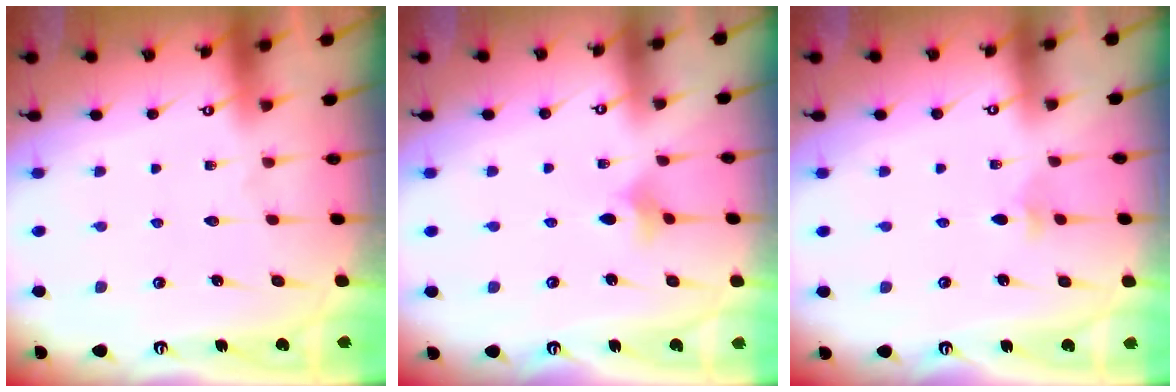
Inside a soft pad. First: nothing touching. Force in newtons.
{"total": 4.0, "press": 4.0, "slide": 0.7}
{"total": 2.9, "press": 2.8, "slide": 0.8}